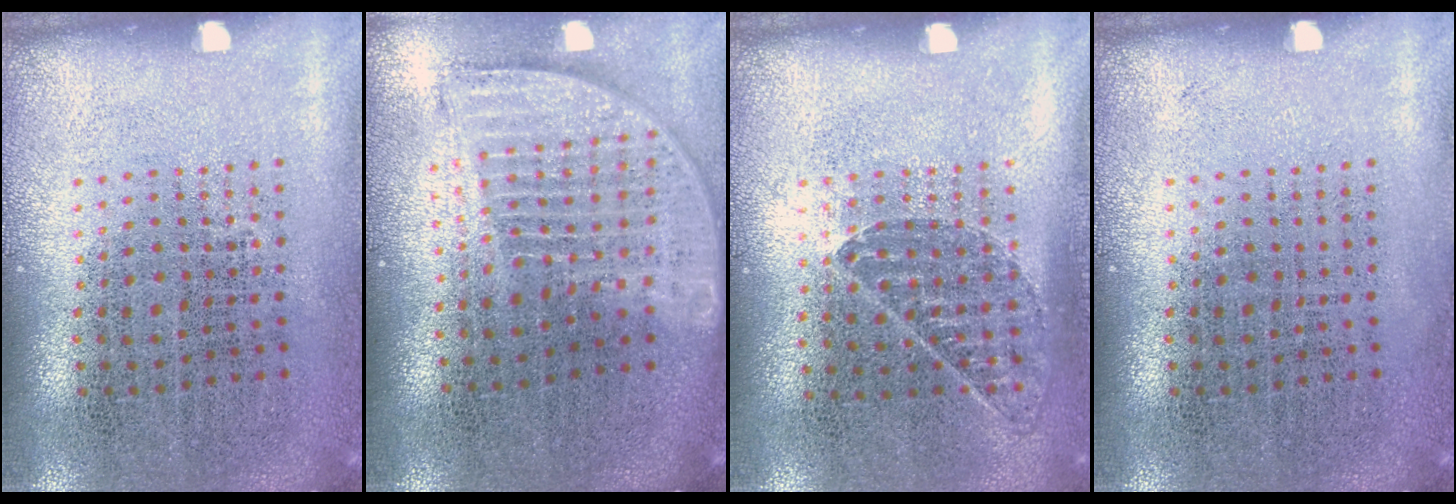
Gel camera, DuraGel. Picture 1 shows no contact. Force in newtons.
{"total": 1.8, "press": 1.5, "slide": 1.0}
{"total": 0.8, "press": 0.7, "slide": 0.3}
{"total": 0.0}